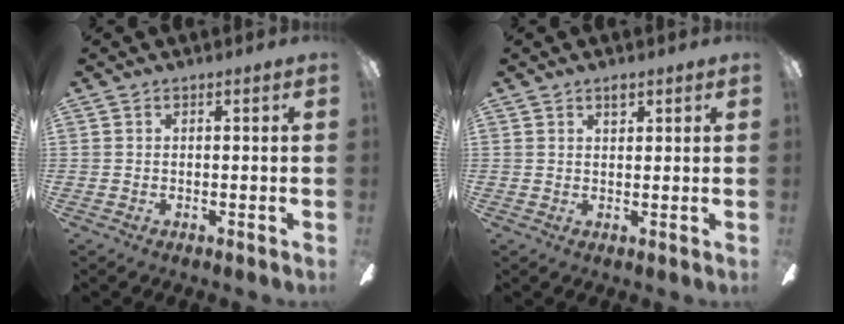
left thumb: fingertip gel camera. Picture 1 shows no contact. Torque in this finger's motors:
{"motor_torque": [0.20, 0.07, 0.11, -0.13, 0.01]}